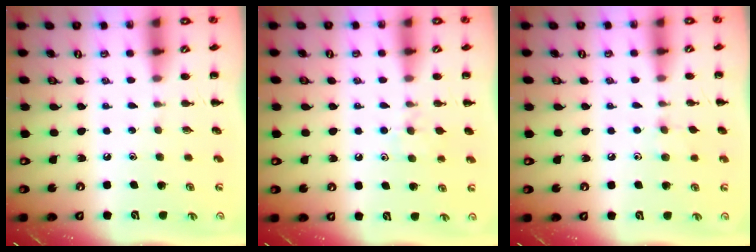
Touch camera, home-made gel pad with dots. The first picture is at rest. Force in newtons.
{"total": 7.0, "press": 6.8, "slide": 1.8}
{"total": 5.9, "press": 5.6, "slide": 2.0}